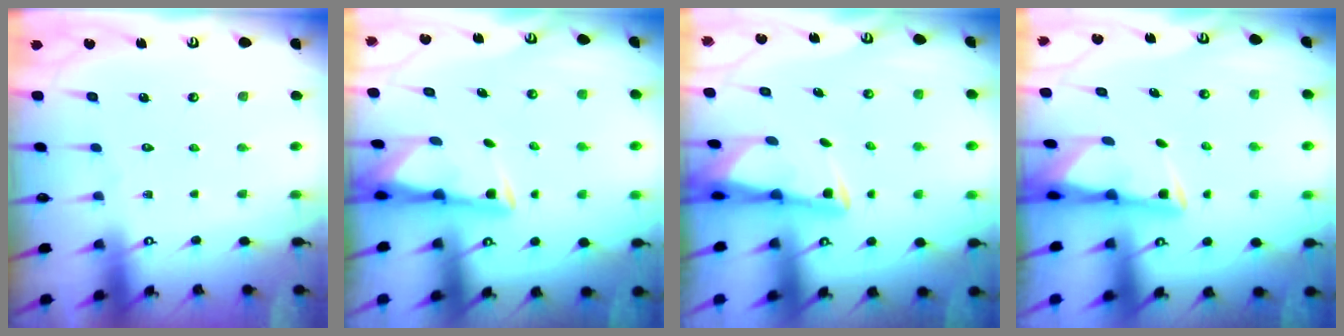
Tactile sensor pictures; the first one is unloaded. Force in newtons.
{"total": 2.8, "press": 2.7, "slide": 0.5}
{"total": 3.0, "press": 2.9, "slide": 0.5}
{"total": 3.0, "press": 2.9, "slide": 0.6}